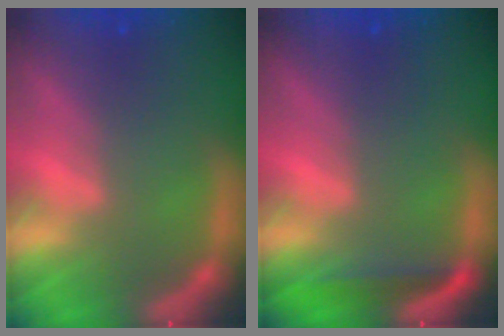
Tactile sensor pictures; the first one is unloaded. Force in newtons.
{"total": 2.5}